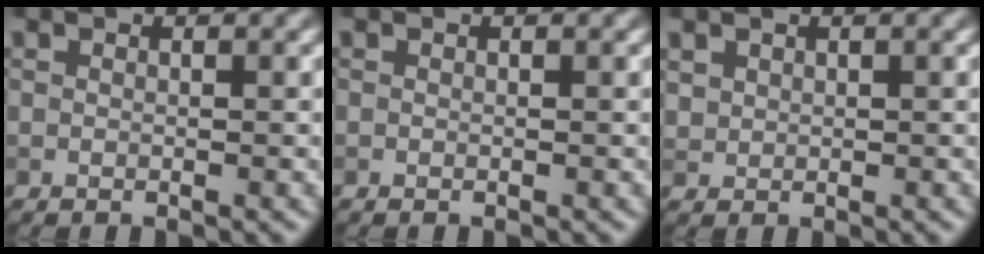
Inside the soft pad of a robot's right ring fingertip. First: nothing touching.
{"total": 0.0}
{"total": 1.1, "force": [0.6, 0.8, 0.2], "torque": [-0.004, -0.002, 0.019]}